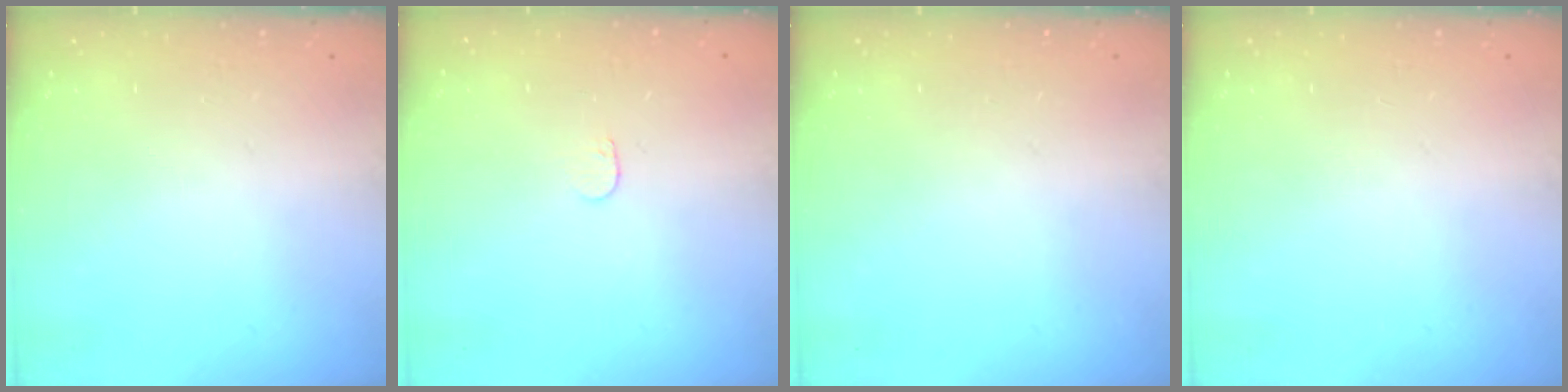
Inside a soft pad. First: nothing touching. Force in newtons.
{"total": 3.6, "press": 3.6, "slide": 0.3}
{"total": 0.0}
{"total": 0.0}